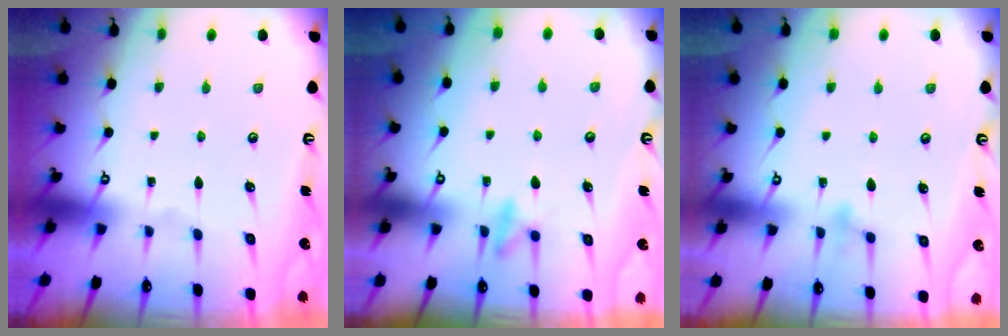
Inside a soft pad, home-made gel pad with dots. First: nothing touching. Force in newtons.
{"total": 9.0, "press": 8.9, "slide": 1.3}
{"total": 7.8, "press": 7.8, "slide": 0.7}